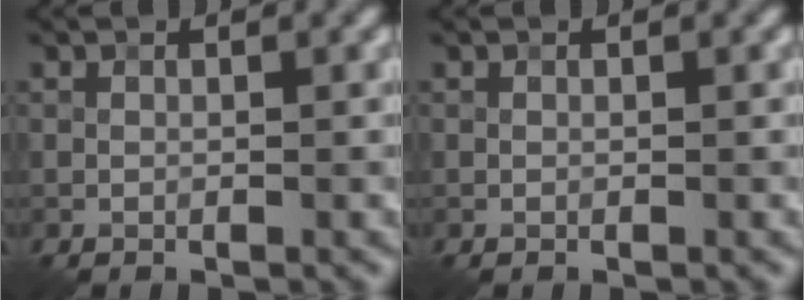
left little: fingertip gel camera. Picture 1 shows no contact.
{"total": 0.0}